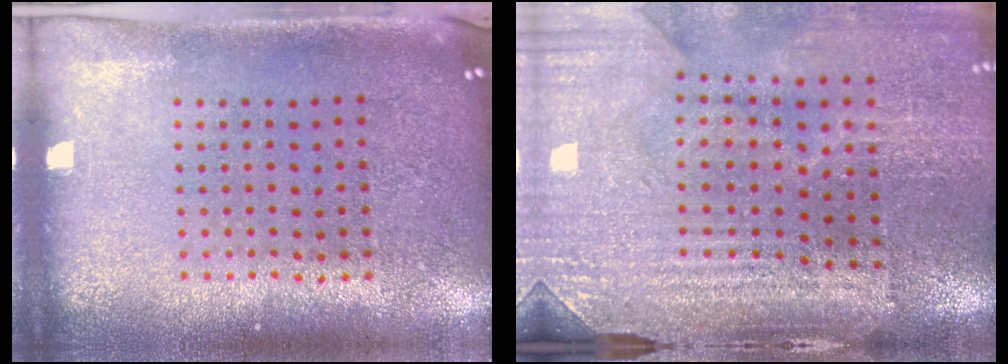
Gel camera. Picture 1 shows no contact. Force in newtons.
{"total": 3.3, "press": 3.2, "slide": 0.9}